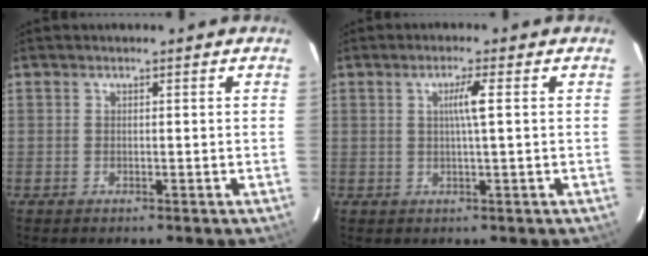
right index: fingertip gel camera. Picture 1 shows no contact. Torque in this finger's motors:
{"motor_torque": [0.24, 0.03, 0.06, 0.06]}